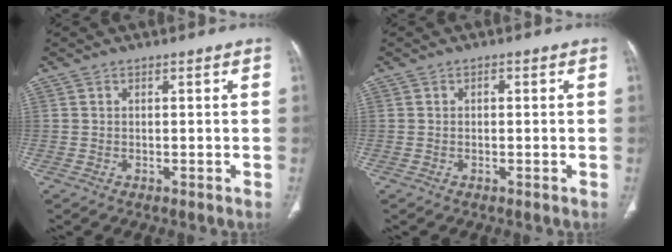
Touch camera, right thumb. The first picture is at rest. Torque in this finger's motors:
{"motor_torque": [-0.29, 0.63, 0.24, -0.30, -0.03]}